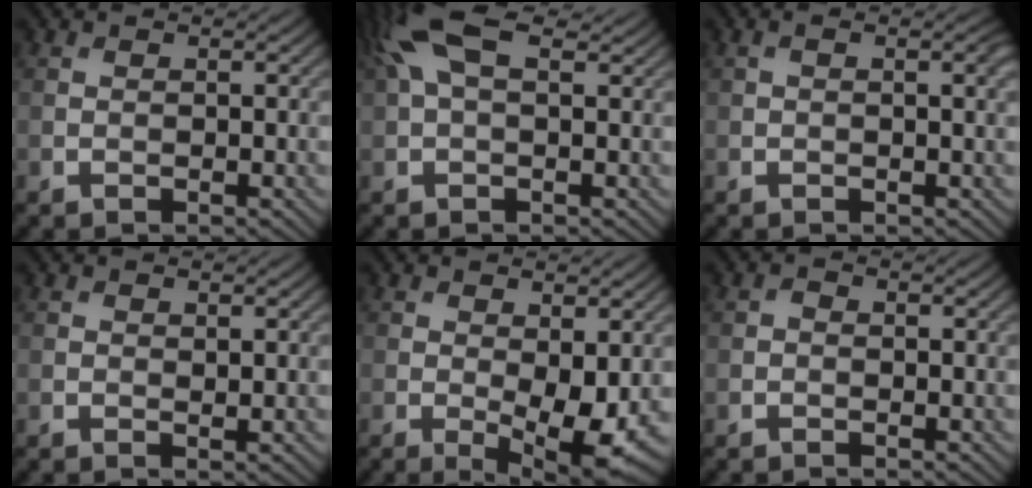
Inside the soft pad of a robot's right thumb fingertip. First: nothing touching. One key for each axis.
{"total": 8.8, "fx": 3.8, "fy": 3.7, "fz": 7.0, "tx": -0.177, "ty": 0.025, "tz": 0.068}
{"total": 1.8, "fx": 0.5, "fy": 0.4, "fz": 1.7, "tx": -0.029, "ty": 0.006, "tz": 0.006}
{"total": 0.5, "fx": 0.4, "fy": 0.2, "fz": 0.3, "tx": -0.004, "ty": -0.002, "tz": 0.005}
{"total": 6.3, "fx": -0.9, "fy": 2.6, "fz": 5.6, "tx": -0.097, "ty": -0.019, "tz": -0.006}
{"total": 0.6, "fx": -0.3, "fy": 0.5, "fz": 0.3, "tx": -0.005, "ty": 0.002, "tz": -0.008}